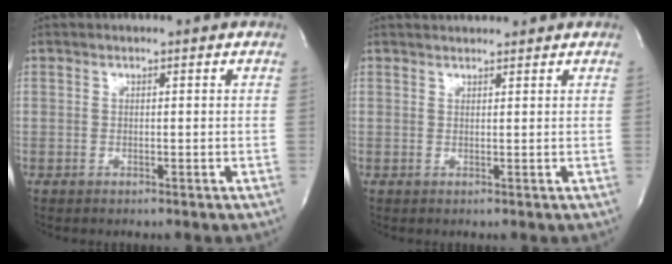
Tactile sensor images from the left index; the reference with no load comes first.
{"total": 3.1, "force": [3.1, 0.3, 0.5], "torque": [-0.011, 0.024, 0.047]}